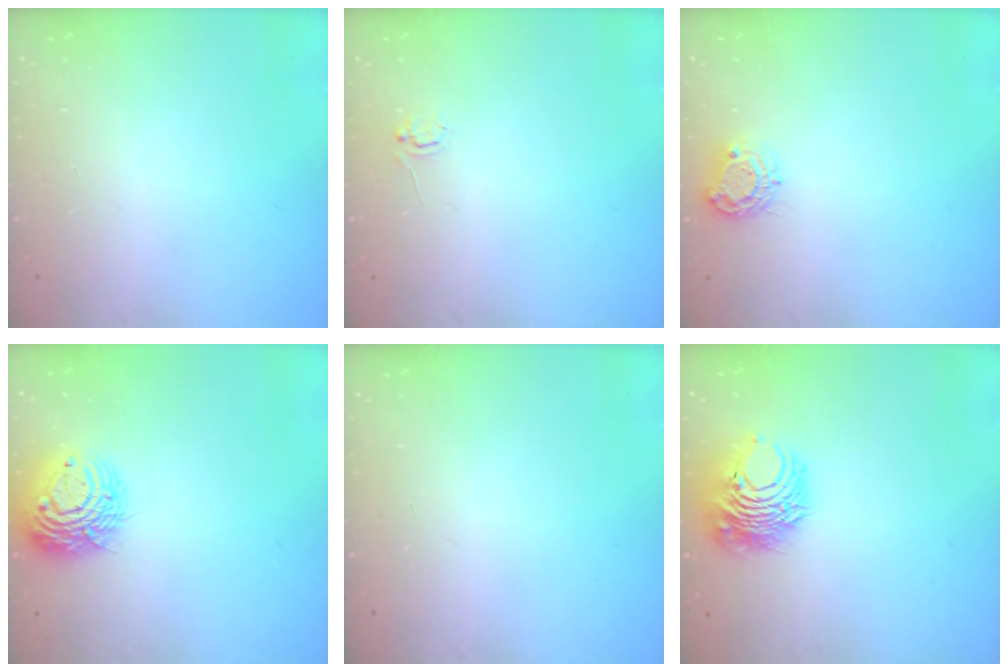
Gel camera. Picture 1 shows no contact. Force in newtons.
{"total": 4.2, "press": 4.2, "slide": 0.7}
{"total": 6.9, "press": 6.9, "slide": 0.3}
{"total": 12.1, "press": 12.0, "slide": 1.4}
{"total": 0.0}
{"total": 9.3, "press": 9.3, "slide": 0.3}